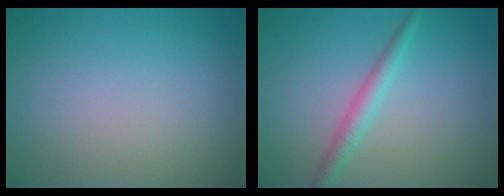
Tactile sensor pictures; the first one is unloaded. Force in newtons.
{"total": 2.0, "press": 2.0, "slide": 0.0}